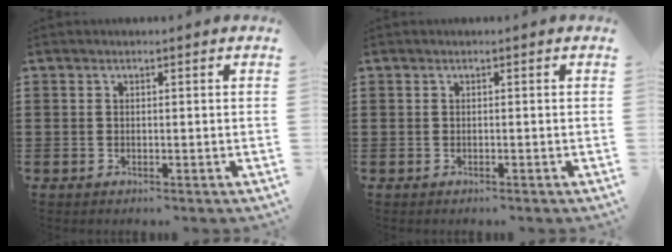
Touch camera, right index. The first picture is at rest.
{"total": 0.0}